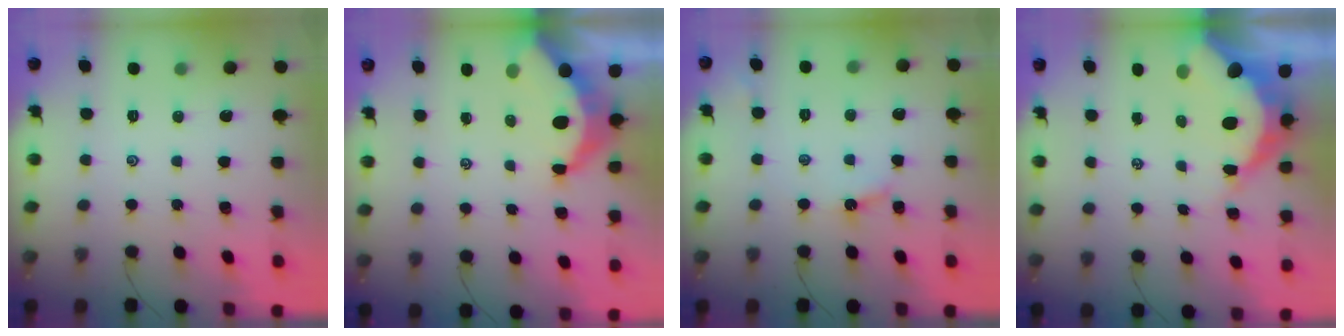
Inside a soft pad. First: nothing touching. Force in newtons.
{"total": 7.6, "press": 7.5, "slide": 0.8}
{"total": 4.3, "press": 4.2, "slide": 0.3}
{"total": 13.9, "press": 13.8, "slide": 1.6}